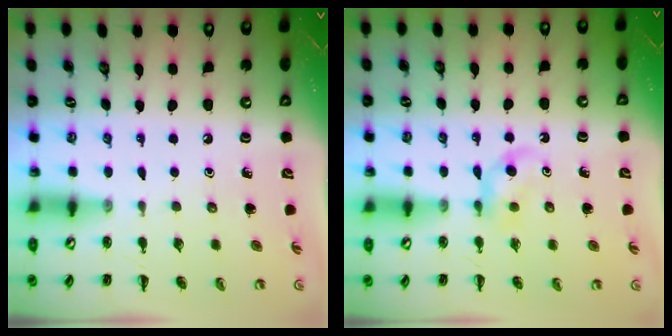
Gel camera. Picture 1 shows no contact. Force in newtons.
{"total": 3.8, "press": 3.5, "slide": 1.6}